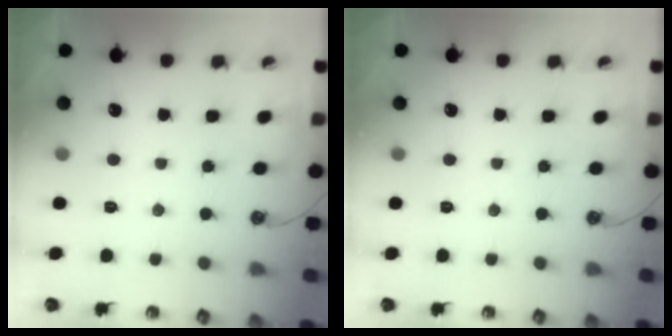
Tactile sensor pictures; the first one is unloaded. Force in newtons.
{"total": 0.0}